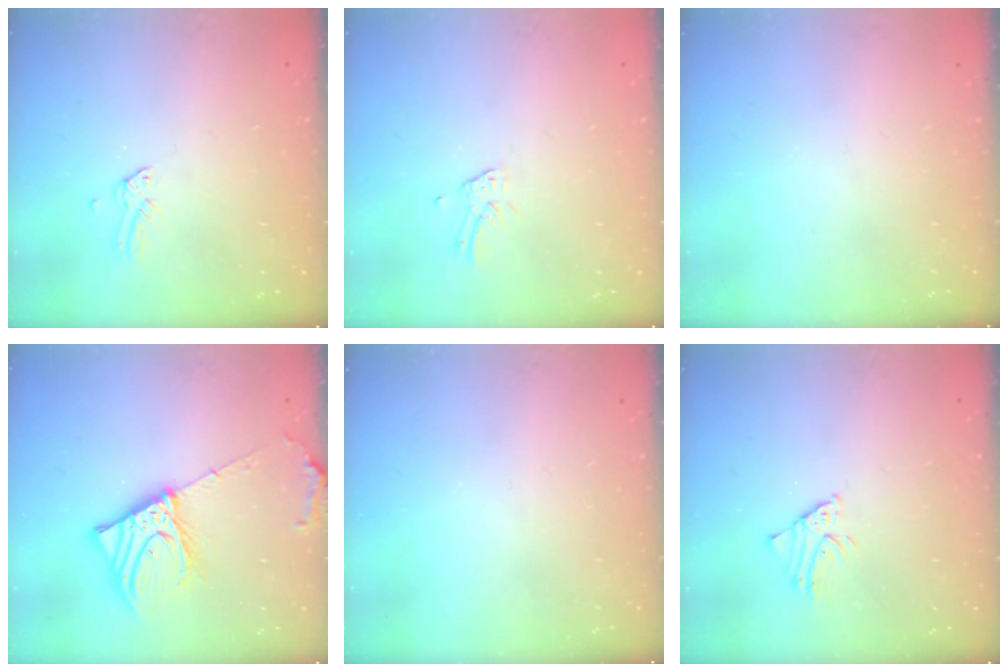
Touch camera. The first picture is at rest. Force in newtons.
{"total": 1.9, "press": 1.9, "slide": 0.2}
{"total": 0.0}
{"total": 12.5, "press": 12.4, "slide": 1.8}
{"total": 0.0}
{"total": 2.2, "press": 2.2, "slide": 0.1}